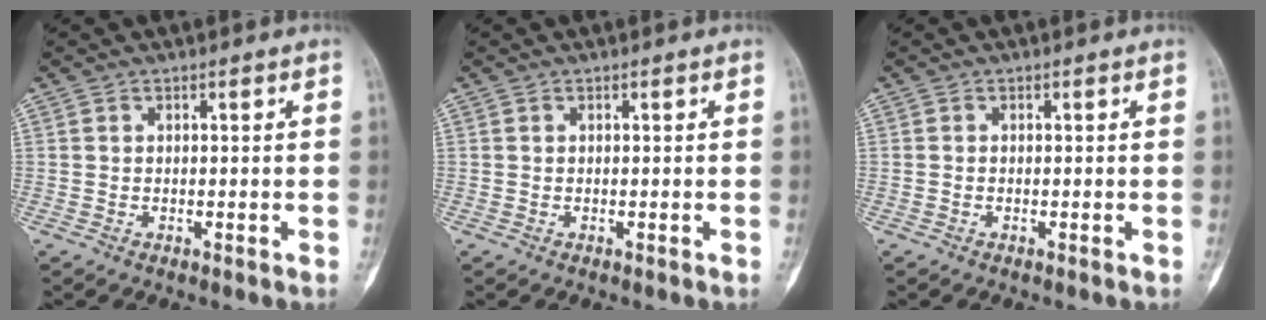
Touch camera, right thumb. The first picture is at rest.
{"total": 0.0}
{"total": 0.0}